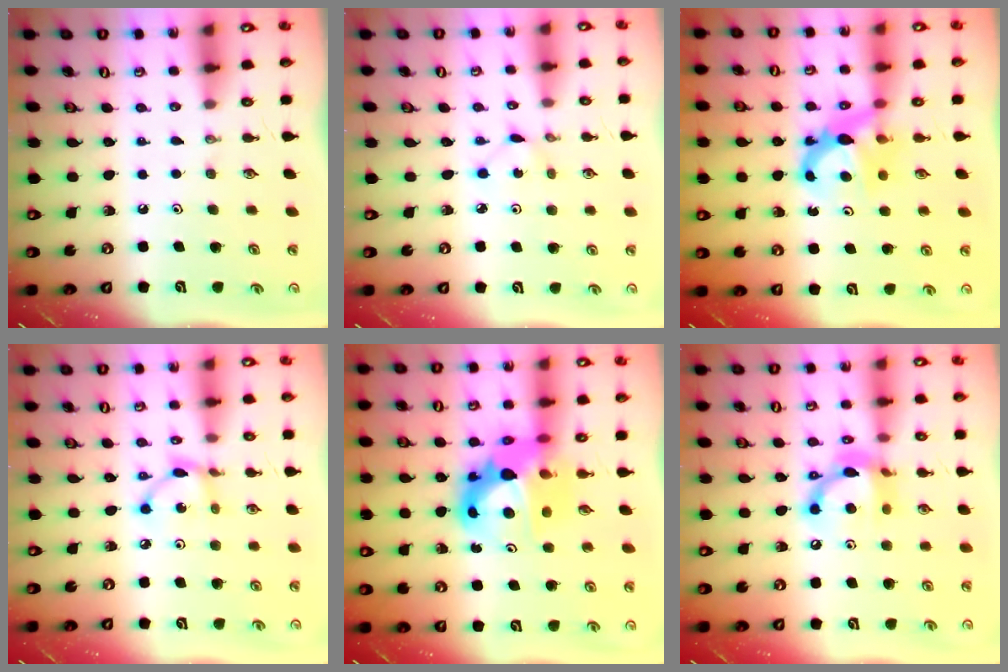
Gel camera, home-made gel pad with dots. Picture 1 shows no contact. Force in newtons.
{"total": 1.1, "press": 1.1, "slide": 0.1}
{"total": 6.8, "press": 6.8, "slide": 0.3}
{"total": 6.2, "press": 6.2, "slide": 0.6}
{"total": 13.9, "press": 13.9, "slide": 1.0}
{"total": 13.2, "press": 13.2, "slide": 0.8}